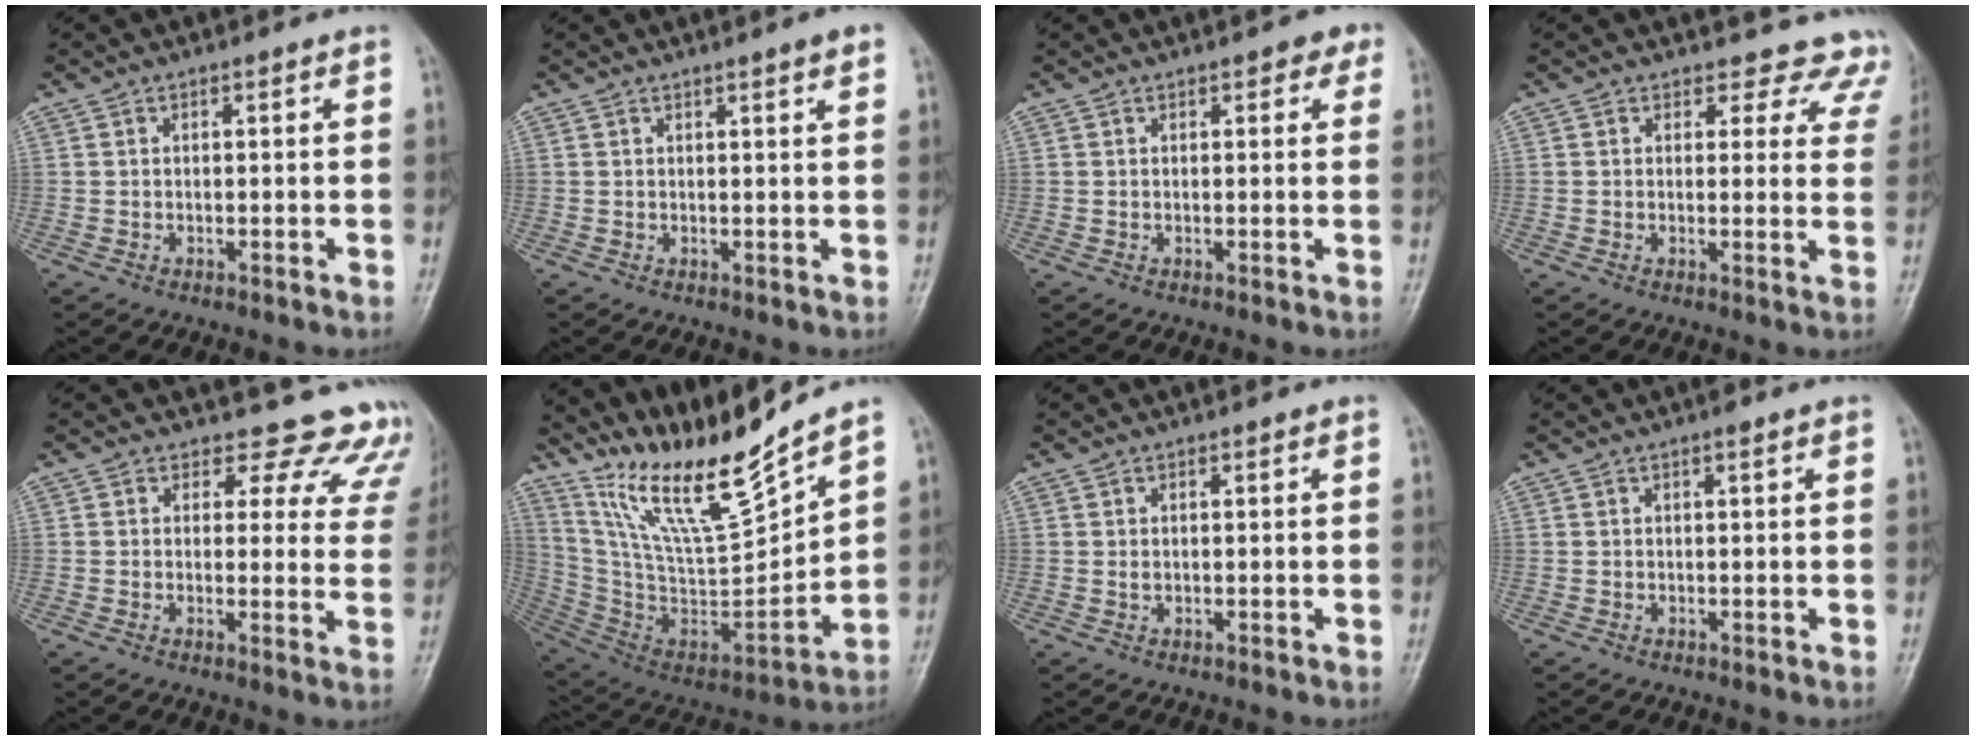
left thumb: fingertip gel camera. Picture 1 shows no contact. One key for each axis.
{"total": 2.8, "fx": 2.0, "fy": 0.3, "fz": 2.0, "tx": -0.023, "ty": -0.003, "tz": 0.024}
{"total": 2.8, "fx": 1.6, "fy": 1.5, "fz": 1.7, "tx": 0.001, "ty": -0.001, "tz": 0.014}
{"total": 10.5, "fx": 9.3, "fy": 4.8, "fz": 0.2, "tx": 0.057, "ty": -0.050, "tz": 0.068}
{"total": 13.8, "fx": 12.3, "fy": 6.0, "fz": 1.6, "tx": 0.032, "ty": -0.090, "tz": 0.104}
{"total": 20.1, "fx": 16.5, "fy": 2.8, "fz": 11.3, "tx": -0.163, "ty": -0.100, "tz": 0.313}
{"total": 0.8, "fx": 0.3, "fy": 0.6, "fz": 0.3, "tx": -0.002, "ty": -0.002, "tz": 0.006}
{"total": 0.8, "fx": 0.6, "fy": 0.3, "fz": 0.5, "tx": -0.007, "ty": -0.001, "tz": 0.008}